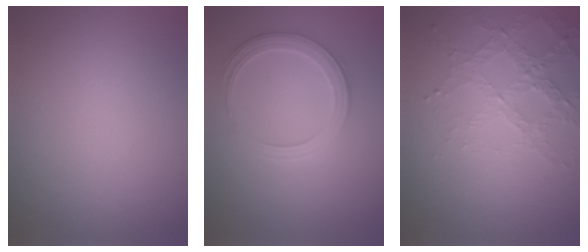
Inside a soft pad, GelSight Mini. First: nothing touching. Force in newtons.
{"total": 3.0, "press": 2.9, "slide": 0.2}
{"total": 3.1, "press": 3.1, "slide": 0.7}